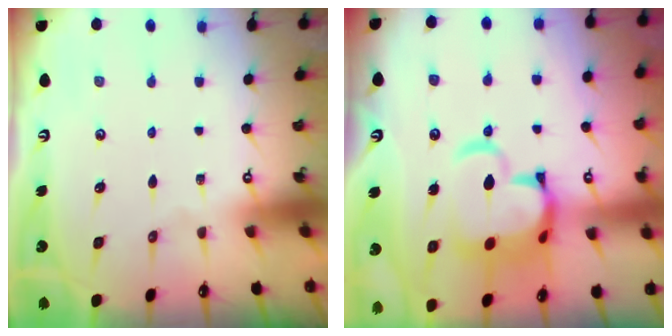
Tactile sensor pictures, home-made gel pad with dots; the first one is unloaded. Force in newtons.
{"total": 8.9, "press": 8.7, "slide": 1.6}